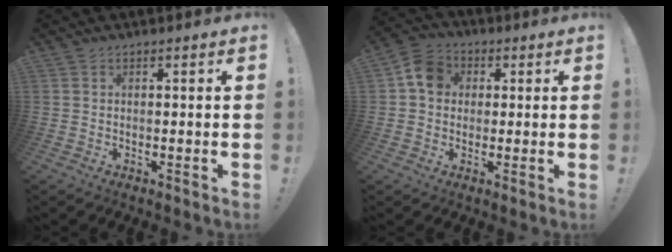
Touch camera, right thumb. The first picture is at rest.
{"total": 8.7, "force": [1.9, 7.3, 4.3], "torque": [-0.062, 0.009, 0.040]}